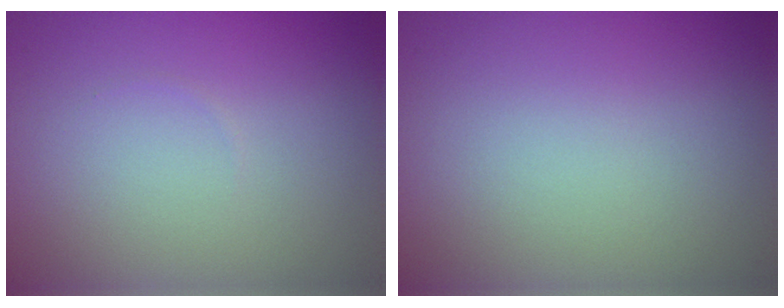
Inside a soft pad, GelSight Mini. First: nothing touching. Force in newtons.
{"total": 0.0}